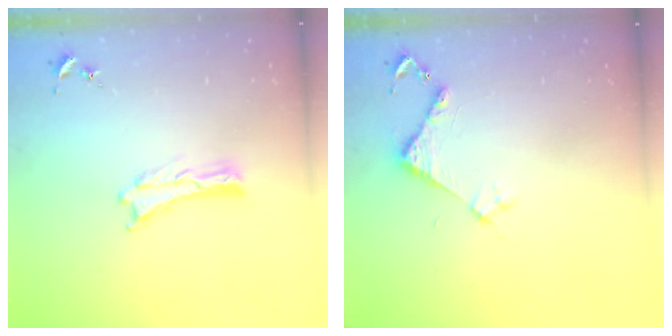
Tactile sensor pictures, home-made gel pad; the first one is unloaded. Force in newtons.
{"total": 3.8, "press": 3.8, "slide": 0.3}